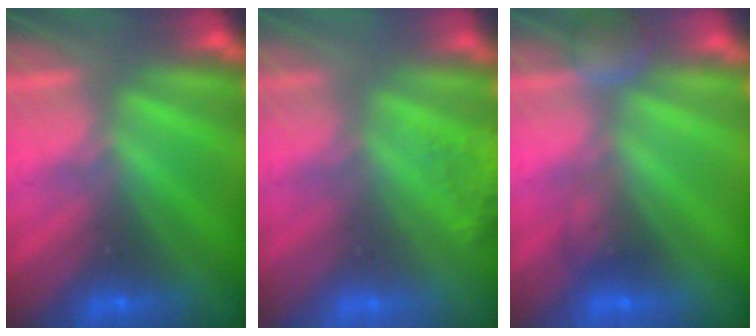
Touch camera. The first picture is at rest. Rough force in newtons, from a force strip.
{"total": 9.2}
{"total": 2.4}